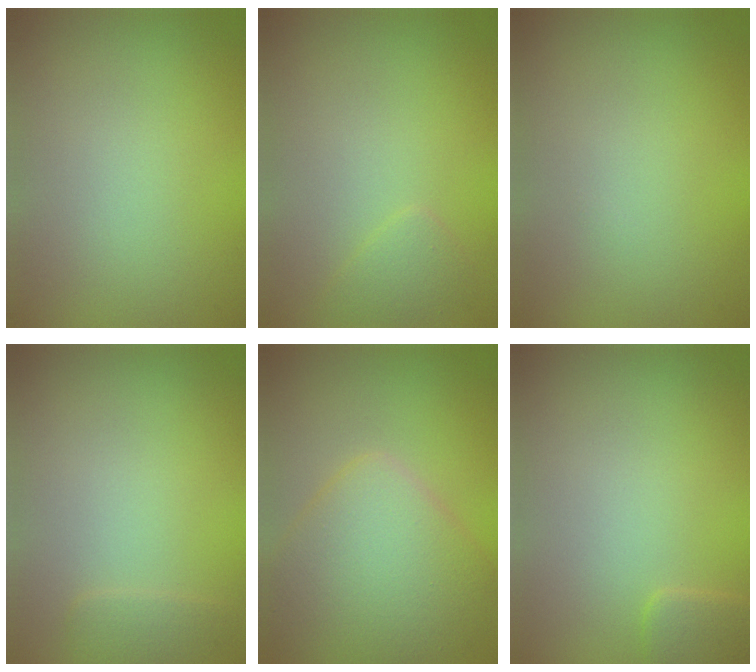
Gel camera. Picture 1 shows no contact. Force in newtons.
{"total": 1.2, "press": 1.2, "slide": 0.1}
{"total": 0.0}
{"total": 1.1, "press": 1.1, "slide": 0.1}
{"total": 6.3, "press": 6.2, "slide": 0.3}
{"total": 1.5, "press": 1.5, "slide": 0.1}